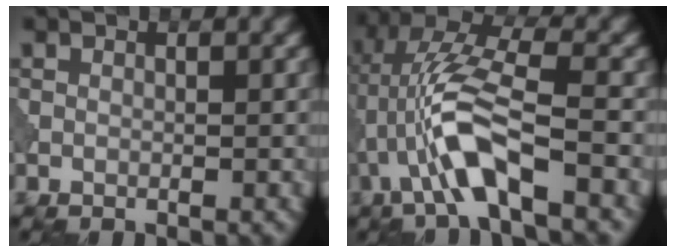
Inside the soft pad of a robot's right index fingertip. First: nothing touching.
{"total": 7.4, "force": [-2.5, 1.9, 6.7], "torque": [-0.141, 0.019, -0.053]}